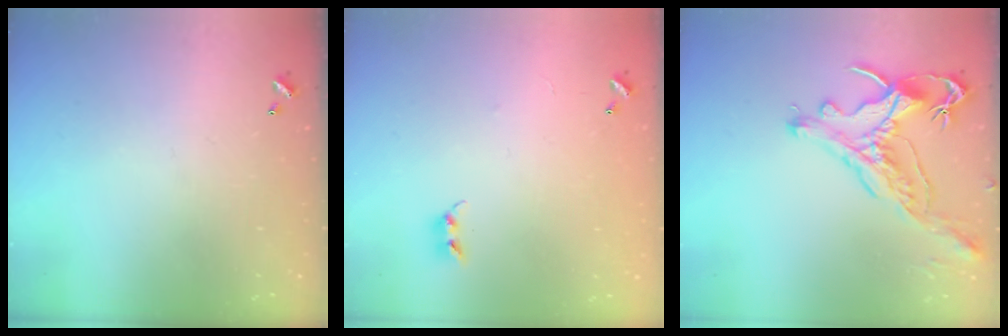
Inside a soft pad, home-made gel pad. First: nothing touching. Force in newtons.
{"total": 7.8, "press": 7.8, "slide": 0.4}
{"total": 1.2, "press": 0.9, "slide": 0.9}